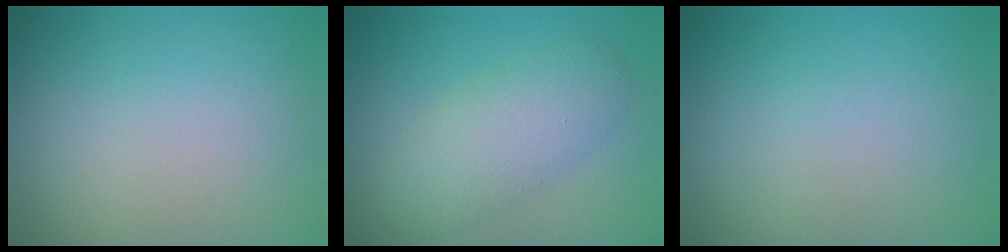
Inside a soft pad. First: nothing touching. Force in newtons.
{"total": 4.7, "press": 4.7, "slide": 0.3}
{"total": 0.0}